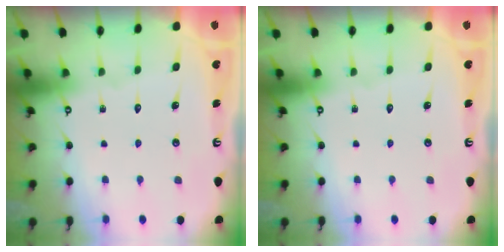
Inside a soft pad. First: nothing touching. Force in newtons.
{"total": 0.0}